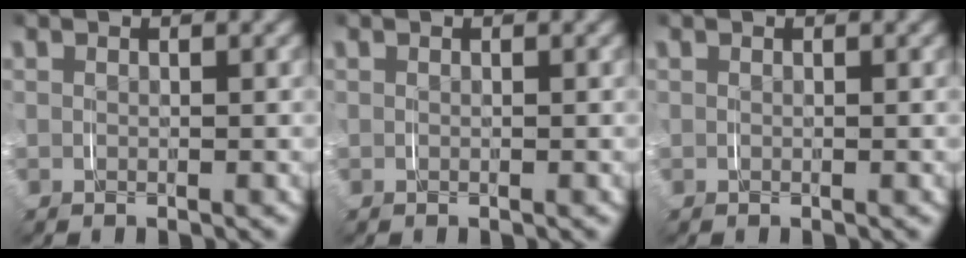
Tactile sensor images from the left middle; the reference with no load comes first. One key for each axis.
{"total": 0.0}
{"total": 0.0}